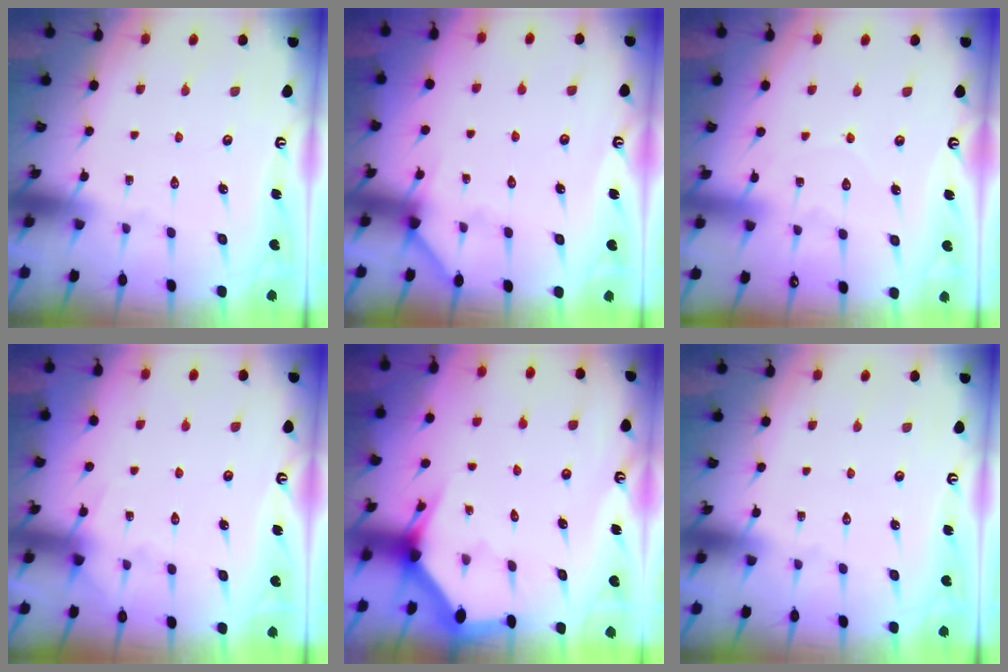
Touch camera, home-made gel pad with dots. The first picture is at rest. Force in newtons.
{"total": 3.9, "press": 3.9, "slide": 0.4}
{"total": 5.5, "press": 5.5, "slide": 0.5}
{"total": 5.7, "press": 5.6, "slide": 0.7}
{"total": 3.0, "press": 3.0, "slide": 0.0}
{"total": 0.0}